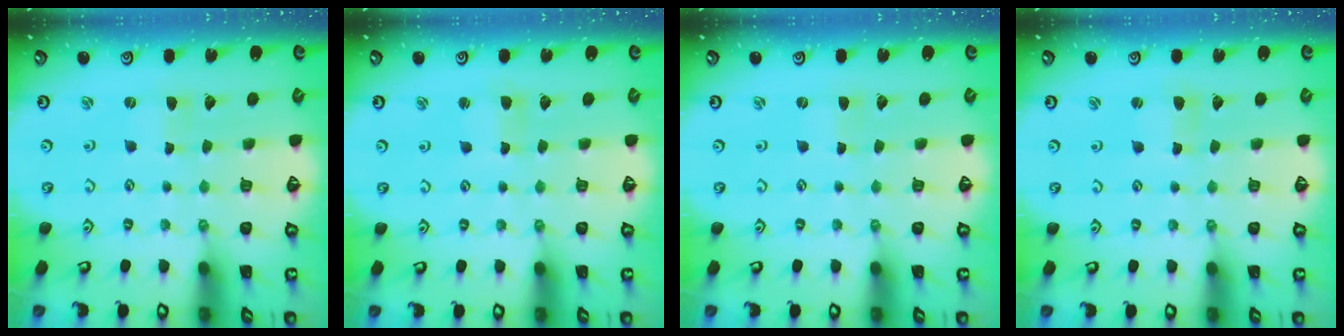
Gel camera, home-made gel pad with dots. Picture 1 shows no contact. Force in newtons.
{"total": 1.8, "press": 1.8, "slide": 0.3}
{"total": 0.0}
{"total": 1.7, "press": 1.7, "slide": 0.4}